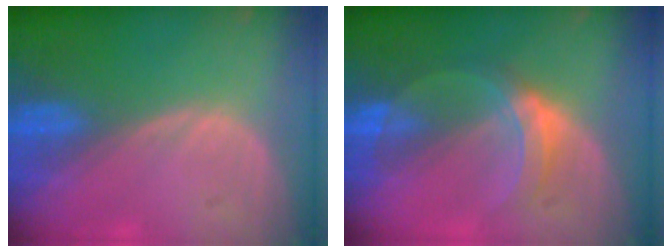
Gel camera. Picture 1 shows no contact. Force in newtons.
{"total": 5.3, "press": 5.0, "slide": 1.8}